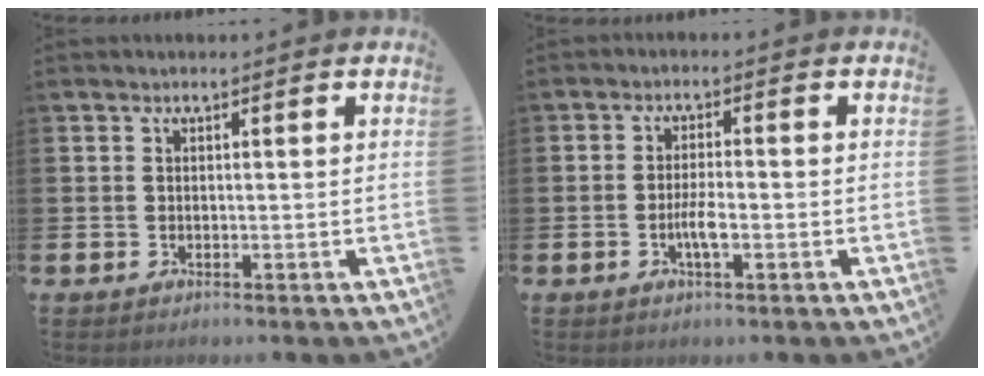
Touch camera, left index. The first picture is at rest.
{"total": 2.8, "force": [-1.0, 0.6, 2.6], "torque": [-0.062, 0.003, -0.020]}